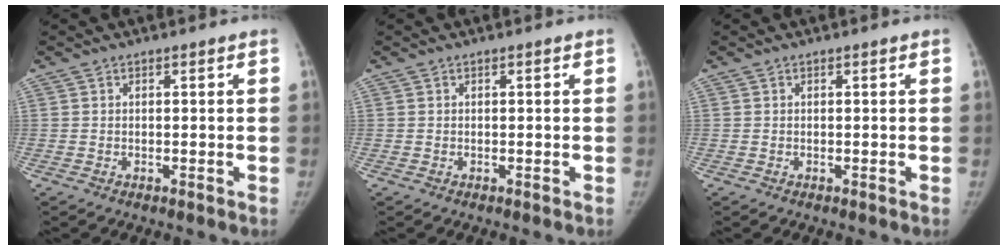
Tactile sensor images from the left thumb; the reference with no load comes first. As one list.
[{"total": 0.0}, {"total": 0.0}]